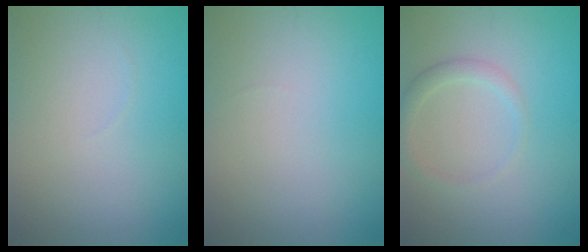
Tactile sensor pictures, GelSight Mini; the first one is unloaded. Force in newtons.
{"total": 0.0}
{"total": 1.7, "press": 1.7, "slide": 0.1}